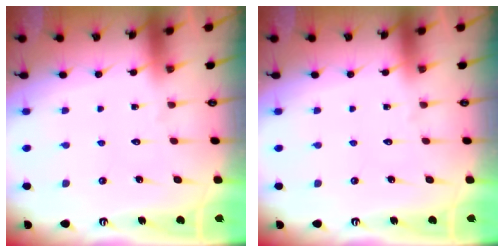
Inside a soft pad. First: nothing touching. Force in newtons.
{"total": 0.0}